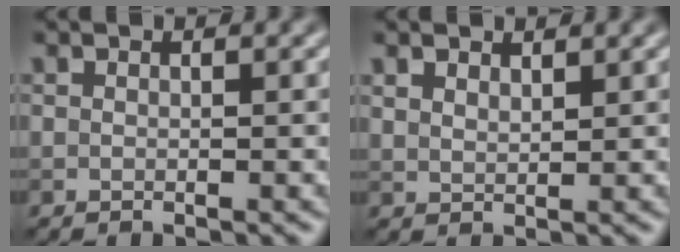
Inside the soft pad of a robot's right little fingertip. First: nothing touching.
{"total": 1.4, "force": [1.2, 0.5, 0.6], "torque": [-0.015, 0.002, 0.025]}